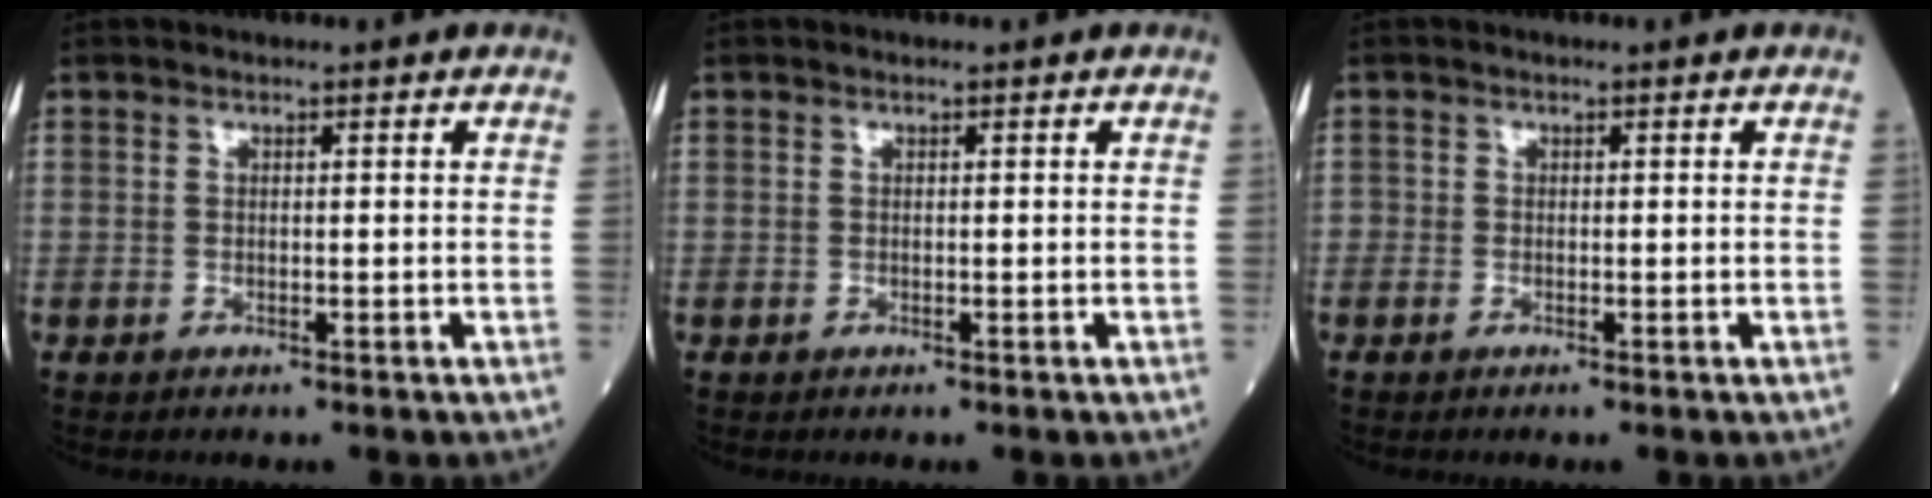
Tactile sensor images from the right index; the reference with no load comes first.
{"total": 0.0}
{"total": 0.5, "force": [-0.4, 0.3, 0.1], "torque": [-0.004, 0.001, -0.010]}